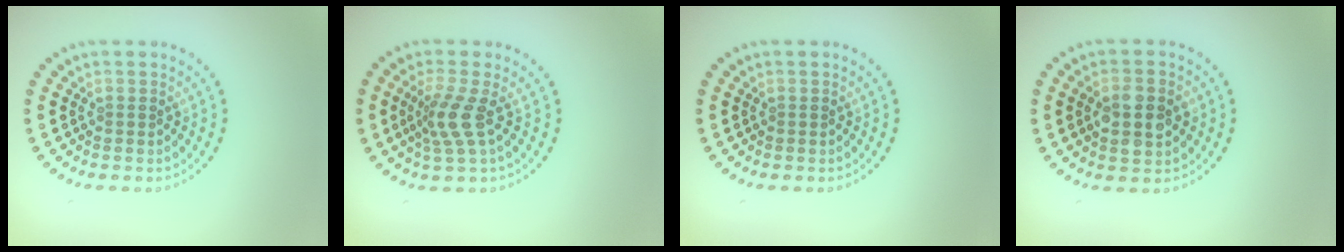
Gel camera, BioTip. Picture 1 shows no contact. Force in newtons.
{"total": 2.8, "press": 2.0, "slide": 1.9}
{"total": 0.0}
{"total": 3.9, "press": 3.9, "slide": 0.2}